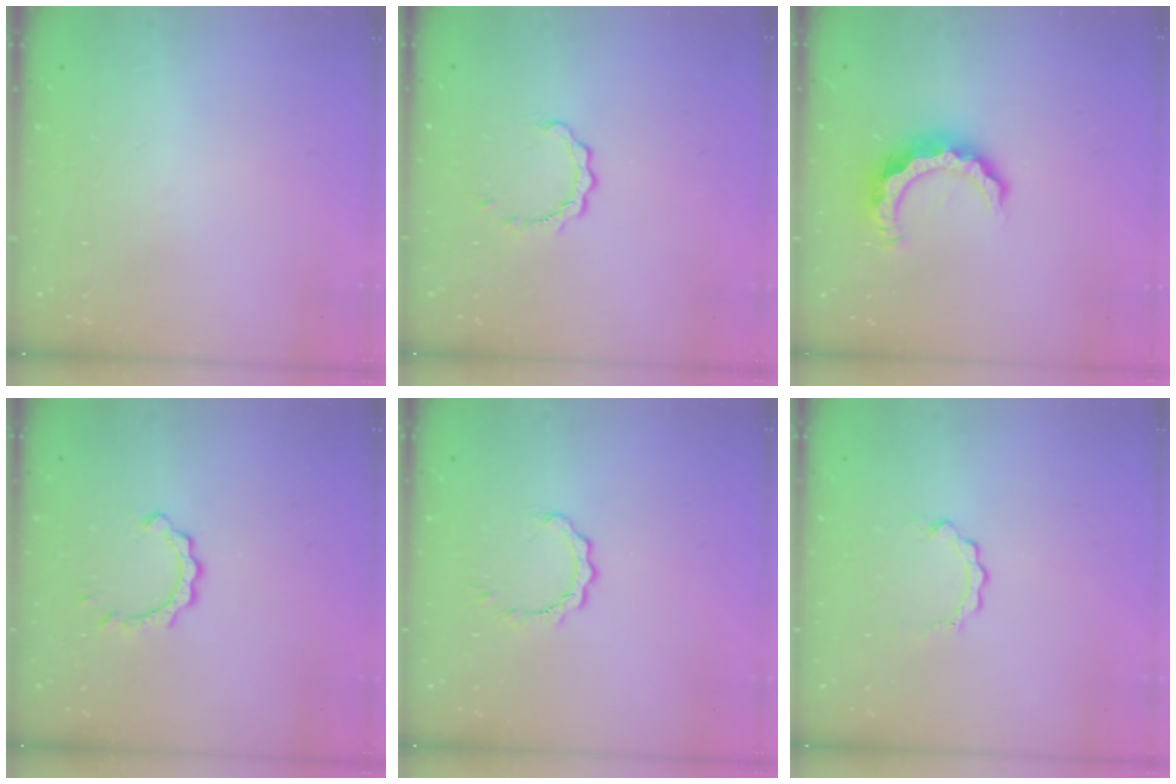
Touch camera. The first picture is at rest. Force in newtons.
{"total": 2.9, "press": 2.9, "slide": 0.4}
{"total": 9.0, "press": 9.0, "slide": 0.4}
{"total": 4.5, "press": 4.5, "slide": 0.5}
{"total": 2.5, "press": 2.5, "slide": 0.3}
{"total": 2.8, "press": 2.8, "slide": 0.2}